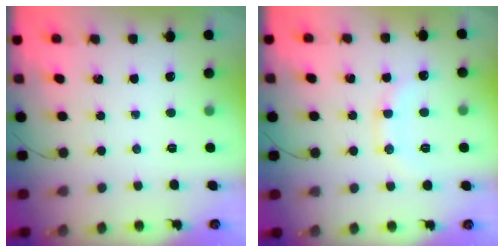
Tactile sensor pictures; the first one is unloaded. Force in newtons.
{"total": 9.8, "press": 9.7, "slide": 1.2}